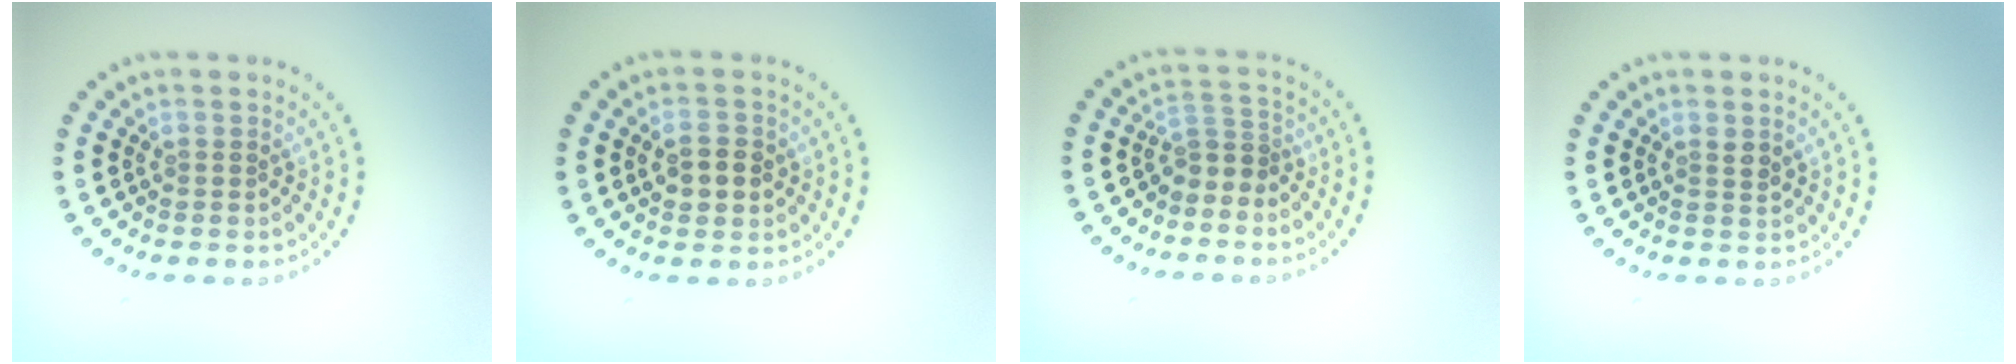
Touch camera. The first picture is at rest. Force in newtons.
{"total": 2.5, "press": 2.5, "slide": 0.3}
{"total": 2.0, "press": 1.3, "slide": 1.6}
{"total": 0.9, "press": 0.8, "slide": 0.5}